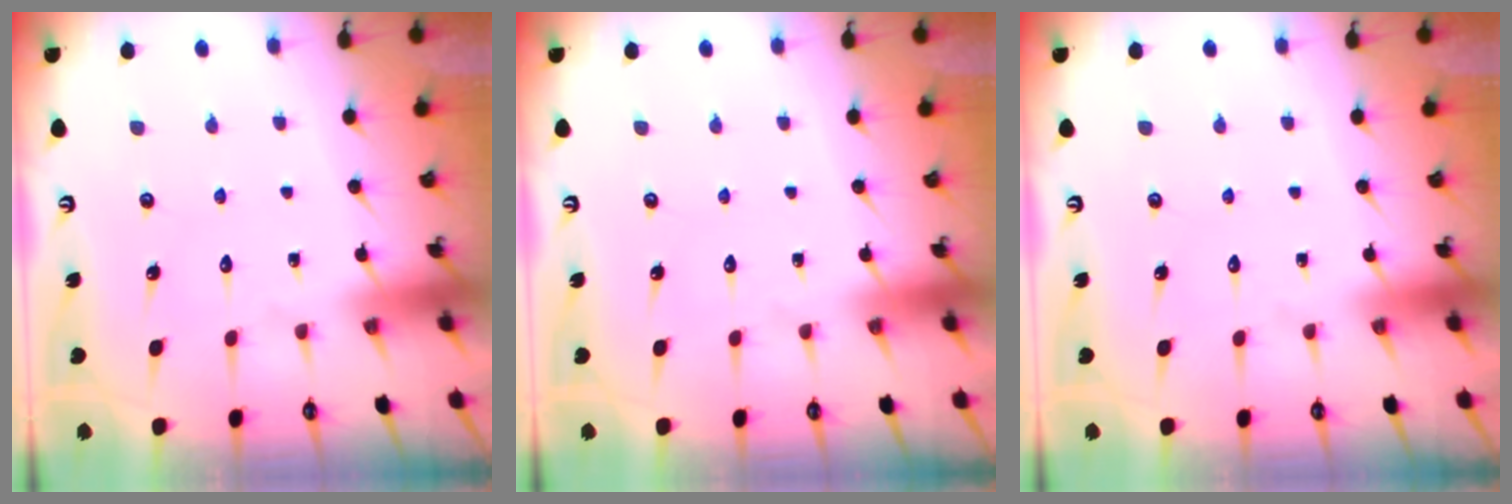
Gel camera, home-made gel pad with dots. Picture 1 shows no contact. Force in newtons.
{"total": 0.0}
{"total": 0.0}